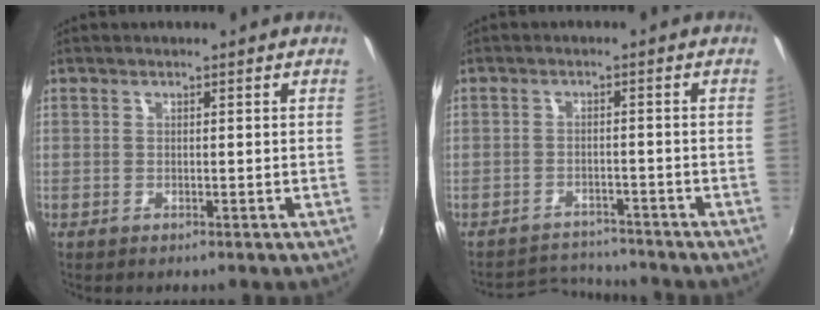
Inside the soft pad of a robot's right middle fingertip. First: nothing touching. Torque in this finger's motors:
{"motor_torque": [-1.66, -0.08, -0.81, -0.21]}